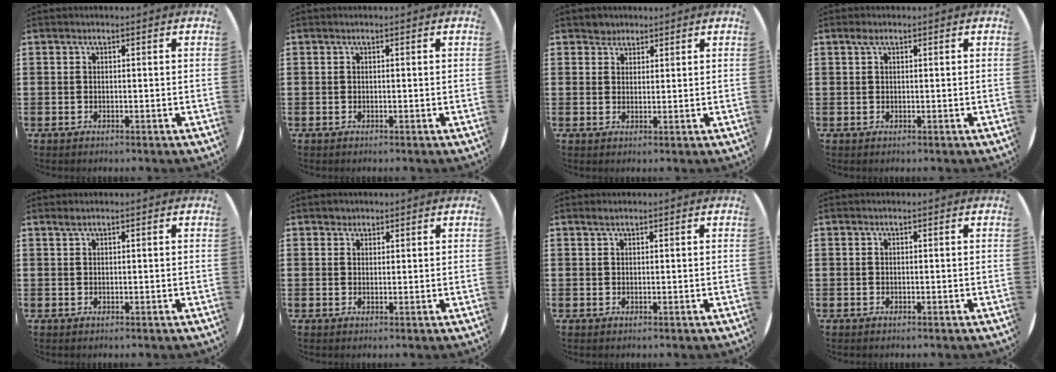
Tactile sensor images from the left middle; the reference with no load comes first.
{"total": 0.0}
{"total": 2.0, "force": [1.7, 1.0, -0.2], "torque": [0.009, 0.001, 0.033]}
{"total": 0.8, "force": [0.4, 0.3, 0.6], "torque": [-0.011, 0.005, 0.007]}
{"total": 0.6, "force": [0.5, 0.0, 0.4], "torque": [-0.007, 0.000, 0.009]}
{"total": 1.2, "force": [1.1, 0.6, -0.1], "torque": [0.001, 0.002, 0.022]}
{"total": 0.7, "force": [0.6, 0.1, 0.4], "torque": [-0.007, 0.002, 0.011]}
{"total": 0.0}